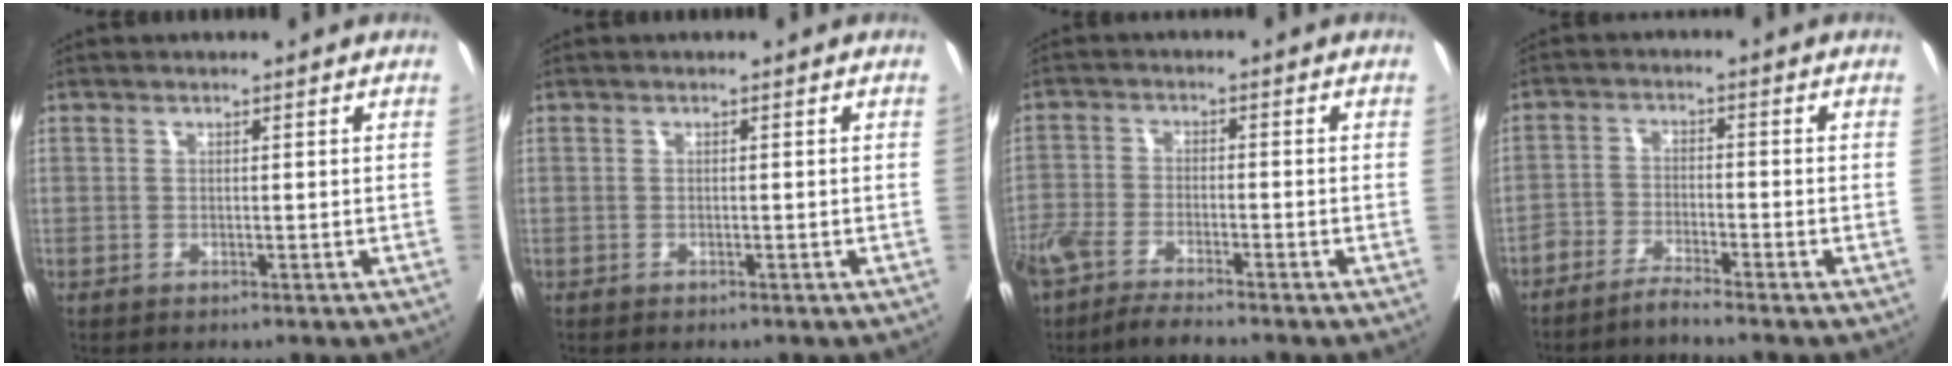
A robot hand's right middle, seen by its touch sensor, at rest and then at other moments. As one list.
[{"total": 0.0}, {"total": 9.0, "force": [-7.7, 1.4, 4.4], "torque": [-0.085, -0.015, -0.137]}, {"total": 3.1, "force": [-3.0, -0.3, 0.9], "torque": [-0.019, -0.012, -0.063]}]